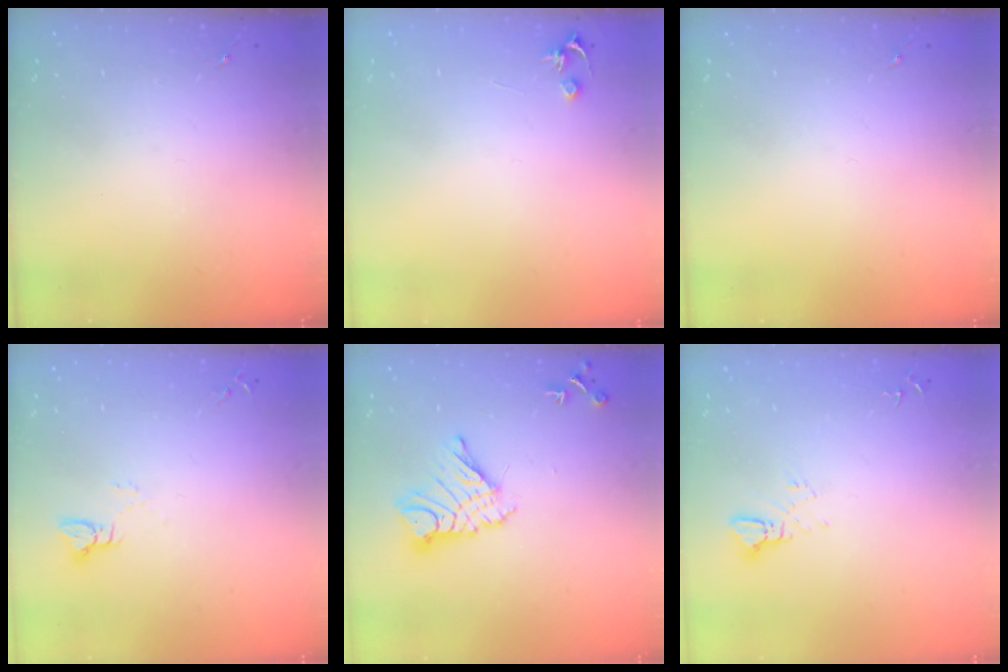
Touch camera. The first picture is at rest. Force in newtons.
{"total": 3.2, "press": 3.2, "slide": 0.3}
{"total": 0.0}
{"total": 3.0, "press": 3.0, "slide": 0.3}
{"total": 13.7, "press": 13.7, "slide": 1.3}
{"total": 3.4, "press": 3.4, "slide": 0.2}